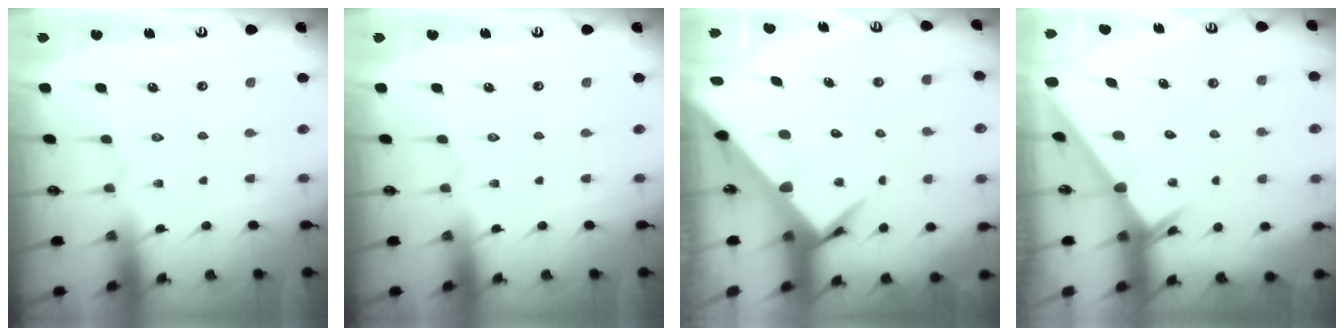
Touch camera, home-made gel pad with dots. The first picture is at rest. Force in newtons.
{"total": 0.0}
{"total": 6.0, "press": 6.0, "slide": 0.5}
{"total": 2.6, "press": 2.6, "slide": 0.0}